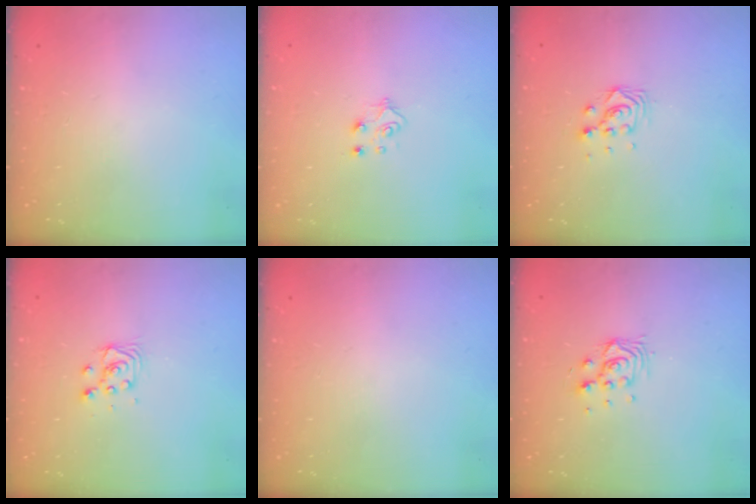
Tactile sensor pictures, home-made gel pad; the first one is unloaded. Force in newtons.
{"total": 6.1, "press": 6.1, "slide": 0.7}
{"total": 5.3, "press": 5.2, "slide": 0.2}
{"total": 3.7, "press": 3.7, "slide": 0.3}
{"total": 0.0}
{"total": 5.9, "press": 5.9, "slide": 0.4}